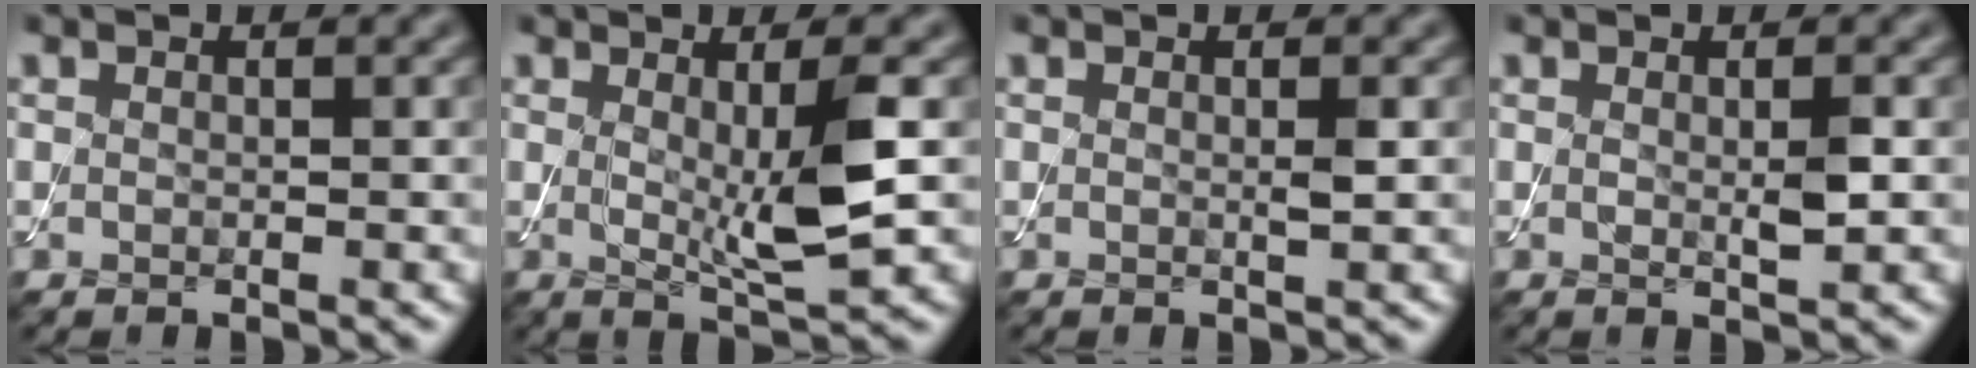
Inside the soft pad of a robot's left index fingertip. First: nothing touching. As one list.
[{"total": 4.7, "force": [0.3, 0.8, 4.6], "torque": [-0.081, -0.011, 0.009]}, {"total": 0.6, "force": [0.0, 0.0, 0.6], "torque": [-0.013, -0.001, -0.001]}, {"total": 1.5, "force": [0.1, 0.2, 1.5], "torque": [-0.027, -0.004, 0.002]}]